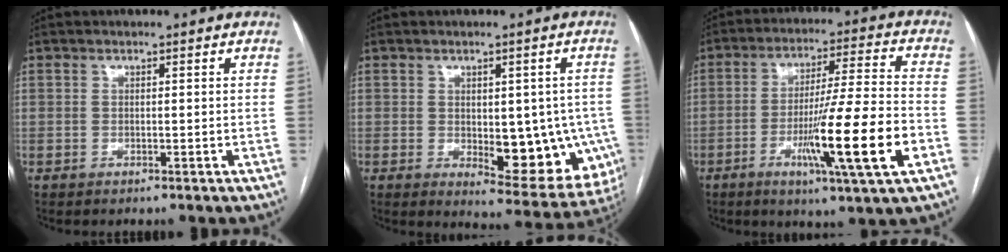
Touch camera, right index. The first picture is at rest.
{"total": 13.6, "force": [-2.1, 6.0, 12.0], "torque": [-0.115, 0.003, -0.007]}
{"total": 16.3, "force": [-5.4, -0.6, 15.4], "torque": [-0.264, -0.018, -0.091]}